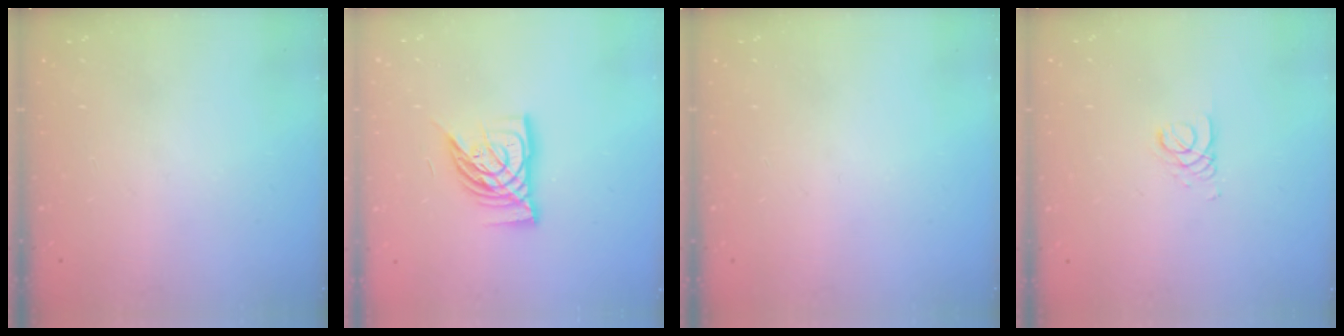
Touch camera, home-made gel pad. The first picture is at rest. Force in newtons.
{"total": 11.6, "press": 11.5, "slide": 1.5}
{"total": 0.0}
{"total": 2.7, "press": 2.7, "slide": 0.3}